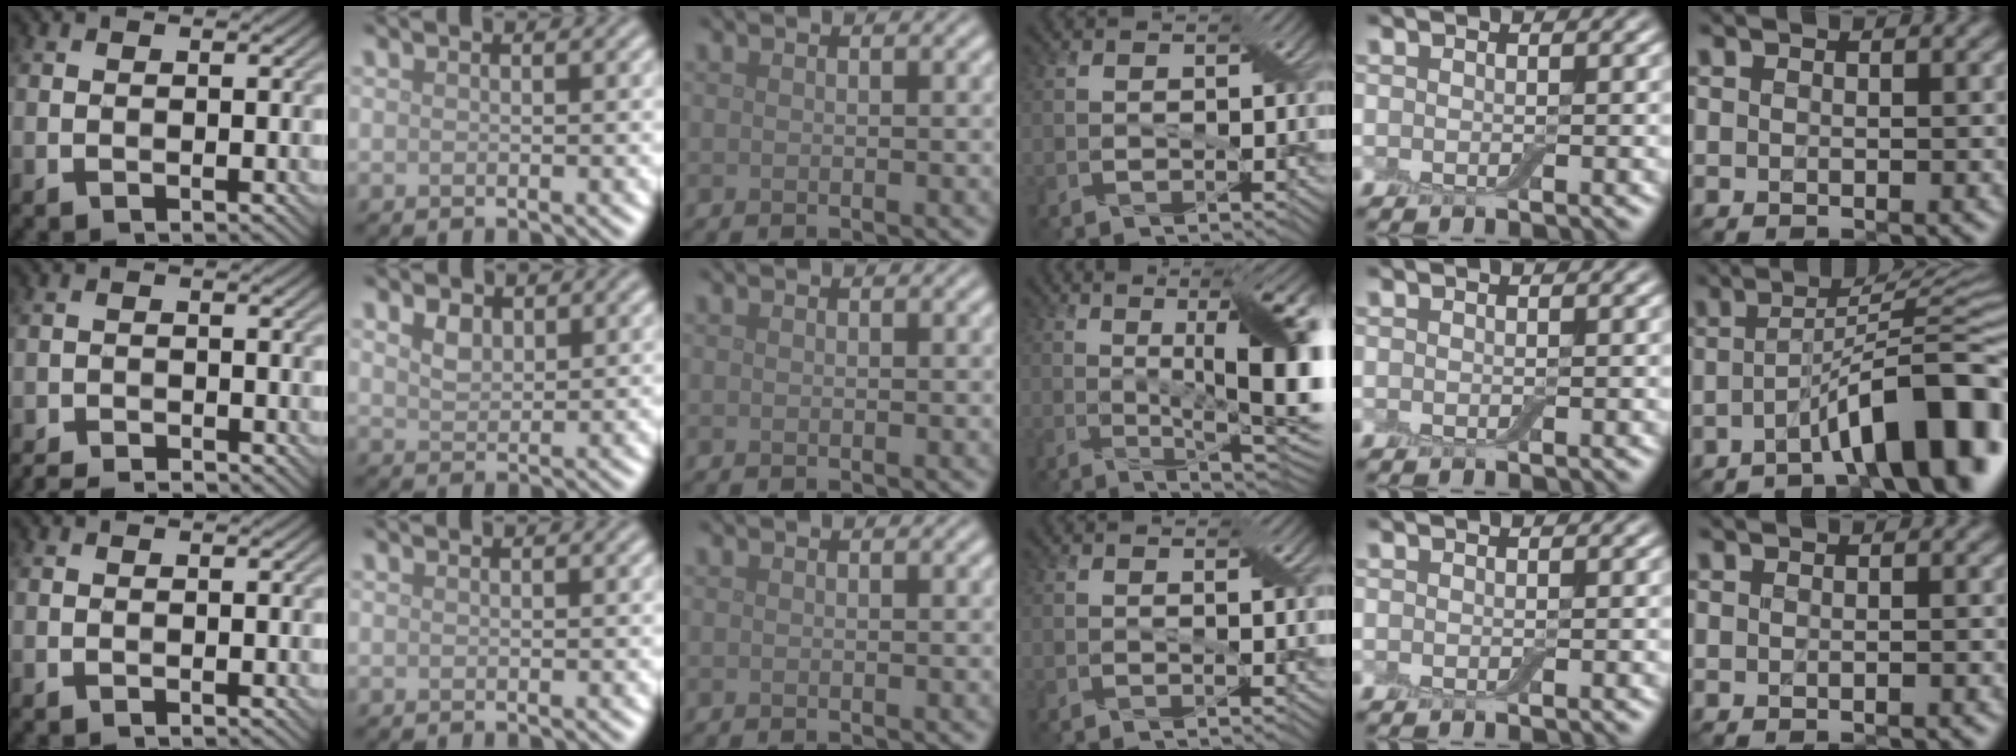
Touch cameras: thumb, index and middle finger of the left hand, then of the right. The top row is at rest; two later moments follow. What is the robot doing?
{"motion": "extract", "object": "backpack"}